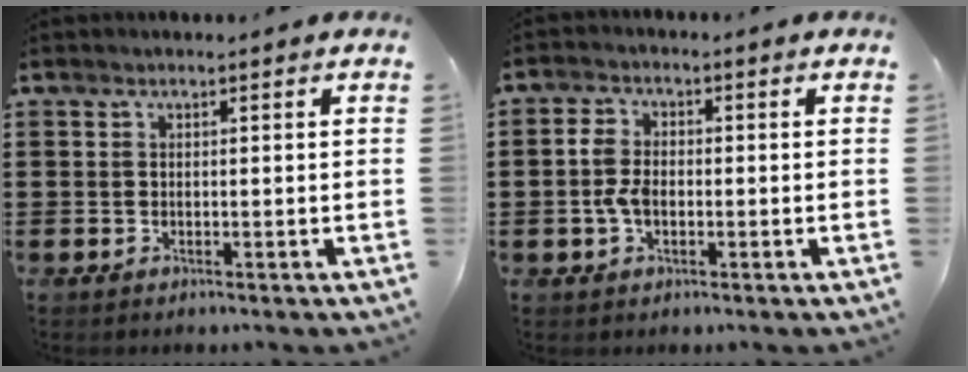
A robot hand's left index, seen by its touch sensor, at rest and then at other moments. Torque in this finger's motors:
{"motor_torque": [1.09, 1.05, 0.20, 0.05]}